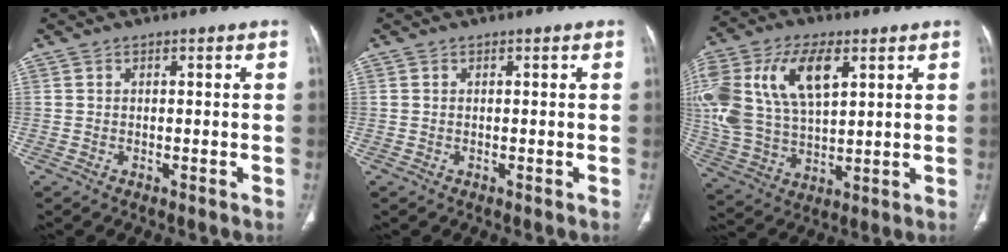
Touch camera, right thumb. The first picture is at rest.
{"total": 0.0}
{"total": 23.3, "force": [7.7, 13.0, 17.8], "torque": [-0.395, 0.005, 0.145]}